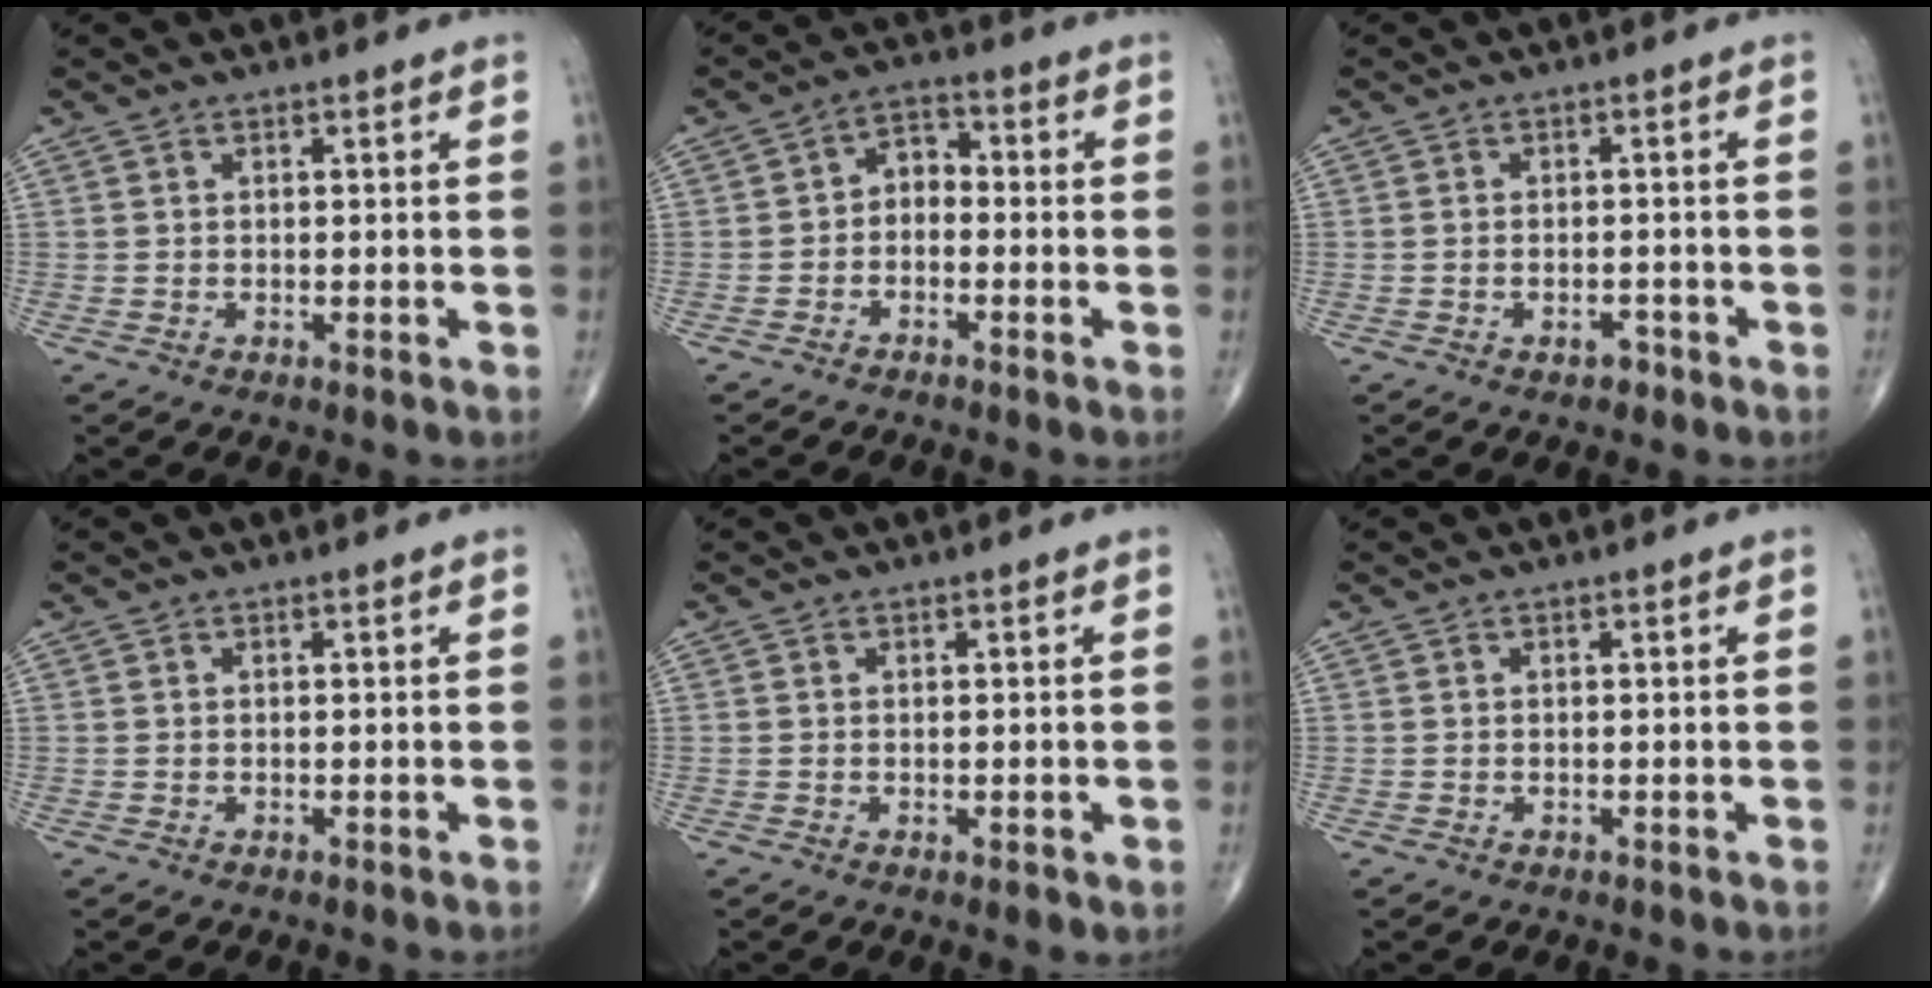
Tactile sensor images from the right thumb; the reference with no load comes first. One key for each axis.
{"total": 4.2, "fx": -1.3, "fy": 3.0, "fz": 2.6, "tx": -0.025, "ty": 0.029, "tz": -0.038}
{"total": 2.0, "fx": -1.3, "fy": 1.1, "fz": 1.0, "tx": -0.014, "ty": 0.010, "tz": -0.019}
{"total": 0.0}
{"total": 1.8, "fx": -0.4, "fy": 0.6, "fz": 1.6, "tx": -0.021, "ty": -0.006, "tz": -0.002}
{"total": 0.0}